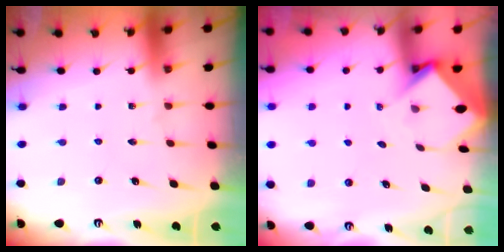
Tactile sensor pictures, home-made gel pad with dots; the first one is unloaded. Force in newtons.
{"total": 3.5, "press": 3.5, "slide": 0.3}